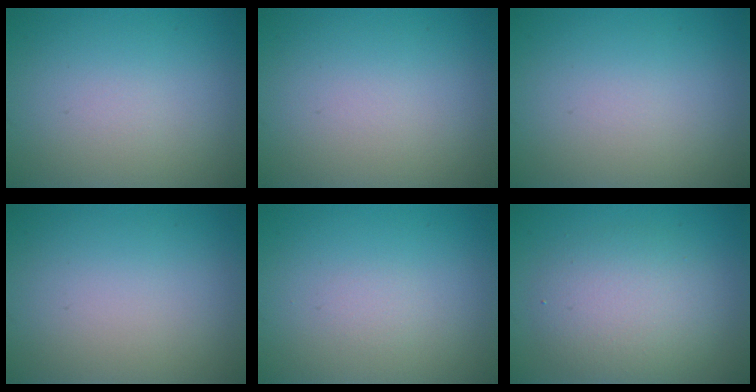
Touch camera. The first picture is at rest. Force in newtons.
{"total": 0.0}
{"total": 0.0}
{"total": 0.0}
{"total": 0.5, "press": 0.5, "slide": 0.1}
{"total": 4.7, "press": 4.7, "slide": 0.2}